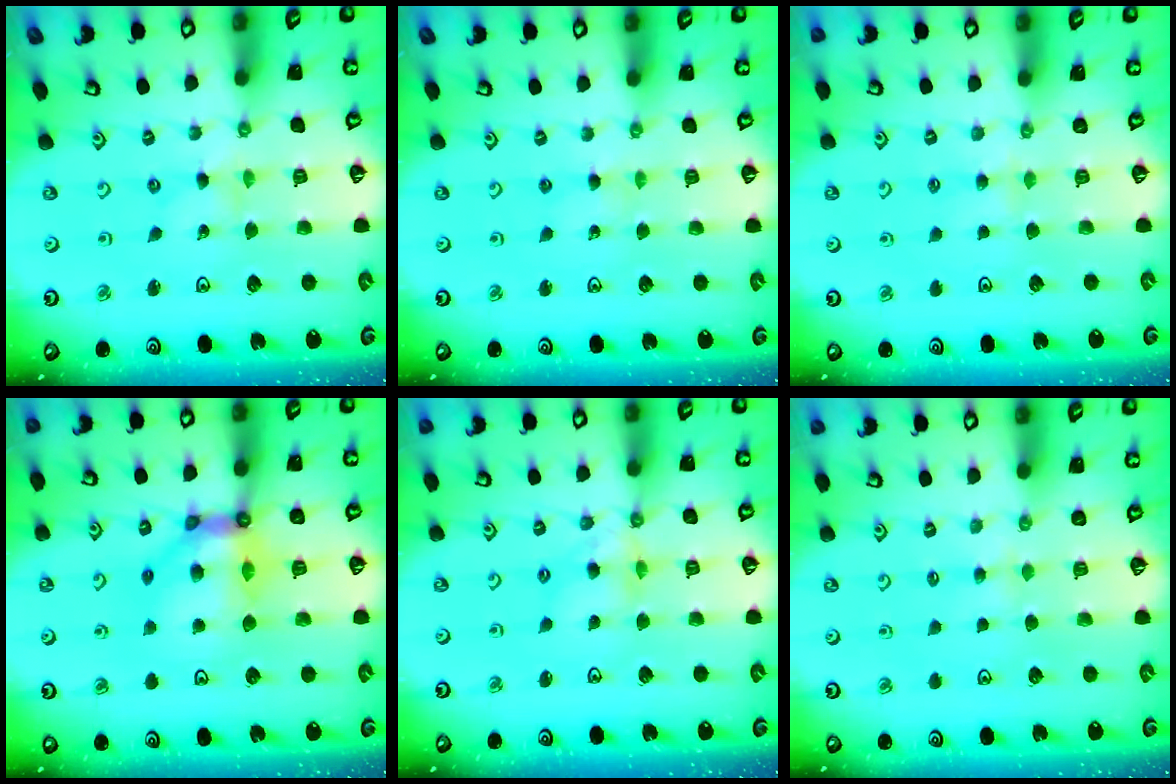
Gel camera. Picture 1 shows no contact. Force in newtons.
{"total": 3.0, "press": 3.0, "slide": 0.4}
{"total": 2.5, "press": 2.5, "slide": 0.4}
{"total": 11.3, "press": 11.0, "slide": 2.3}
{"total": 8.6, "press": 8.6, "slide": 0.6}
{"total": 2.3, "press": 2.2, "slide": 0.4}